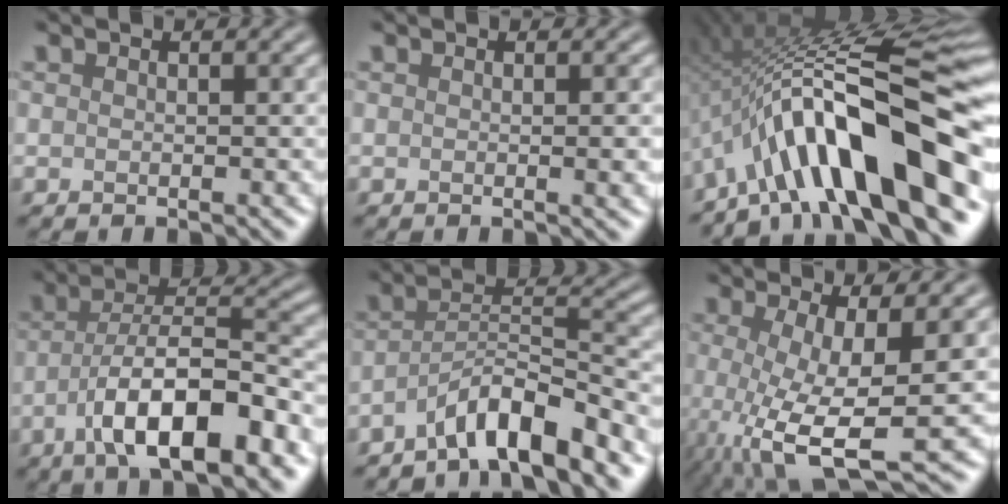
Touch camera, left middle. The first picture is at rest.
{"total": 1.6, "force": [0.0, 0.4, 1.6], "torque": [-0.016, 0.000, -0.003]}
{"total": 14.7, "force": [-5.4, 3.9, 13.1], "torque": [-0.188, 0.032, -0.087]}
{"total": 10.3, "force": [-4.7, 3.2, 8.6], "torque": [-0.135, 0.013, -0.080]}
{"total": 6.7, "force": [-4.8, 1.2, 4.4], "torque": [-0.068, 0.012, -0.086]}
{"total": 8.5, "force": [-1.6, 2.4, 7.9], "torque": [-0.149, -0.021, -0.023]}